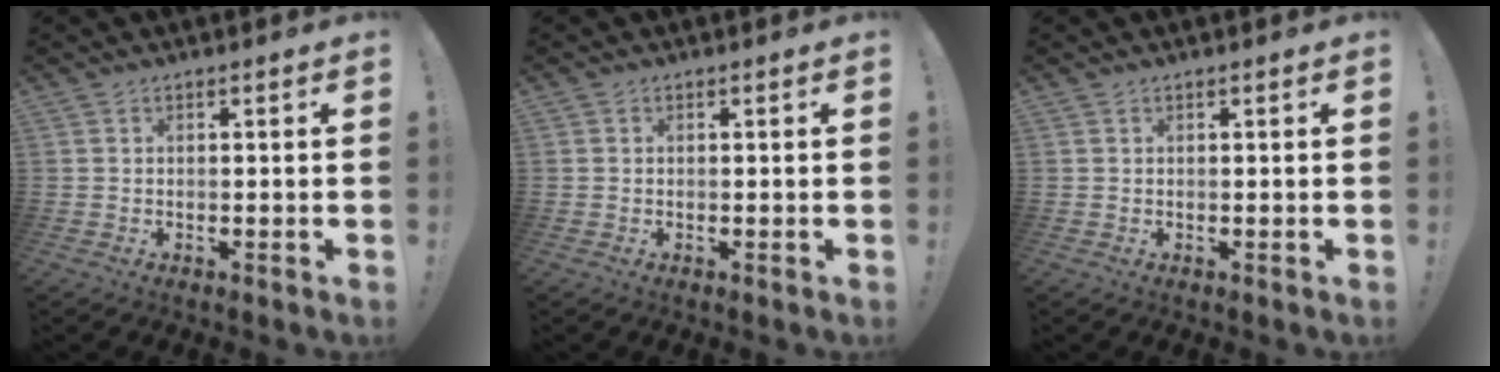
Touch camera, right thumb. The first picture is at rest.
{"total": 0.0}
{"total": 0.0}